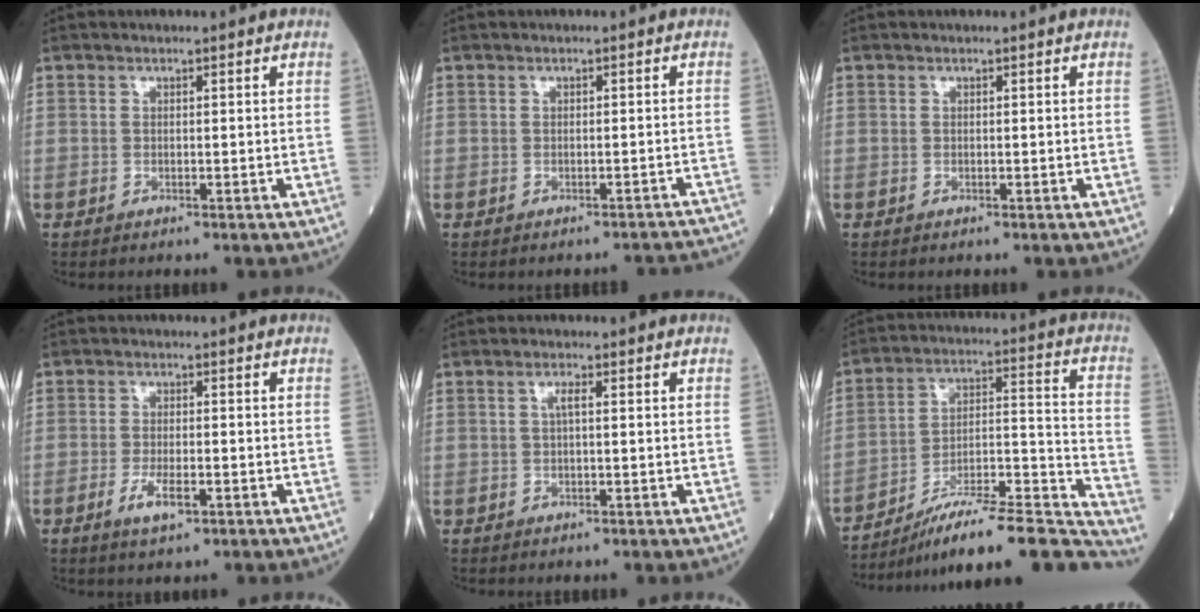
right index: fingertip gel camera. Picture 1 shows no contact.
{"total": 5.8, "force": [-5.7, 0.8, 0.6], "torque": [0.004, 0.006, -0.050]}
{"total": 0.0}
{"total": 3.8, "force": [-1.7, 1.0, 3.3], "torque": [-0.067, -0.003, -0.030]}
{"total": 1.4, "force": [0.3, 0.1, 1.4], "torque": [-0.027, 0.003, 0.004]}
{"total": 23.4, "force": [-20.8, 1.7, 10.6], "torque": [-0.112, 0.022, -0.319]}